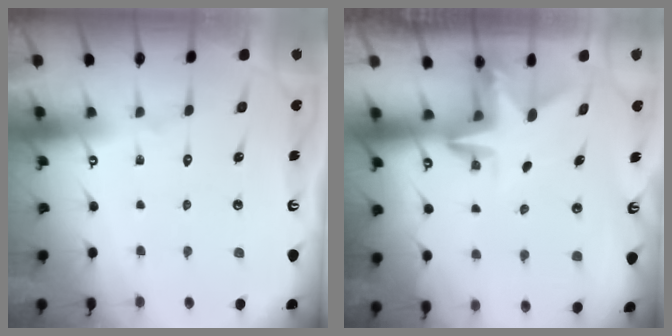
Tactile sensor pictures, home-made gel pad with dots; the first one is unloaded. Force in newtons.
{"total": 3.1, "press": 3.1, "slide": 0.2}